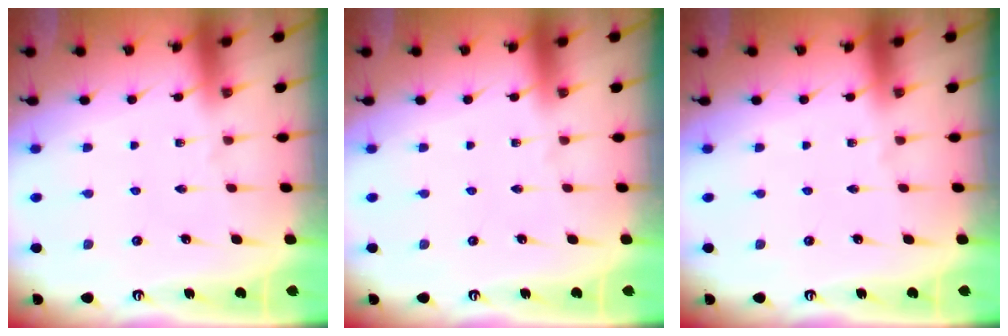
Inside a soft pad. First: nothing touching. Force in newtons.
{"total": 0.0}
{"total": 0.0}